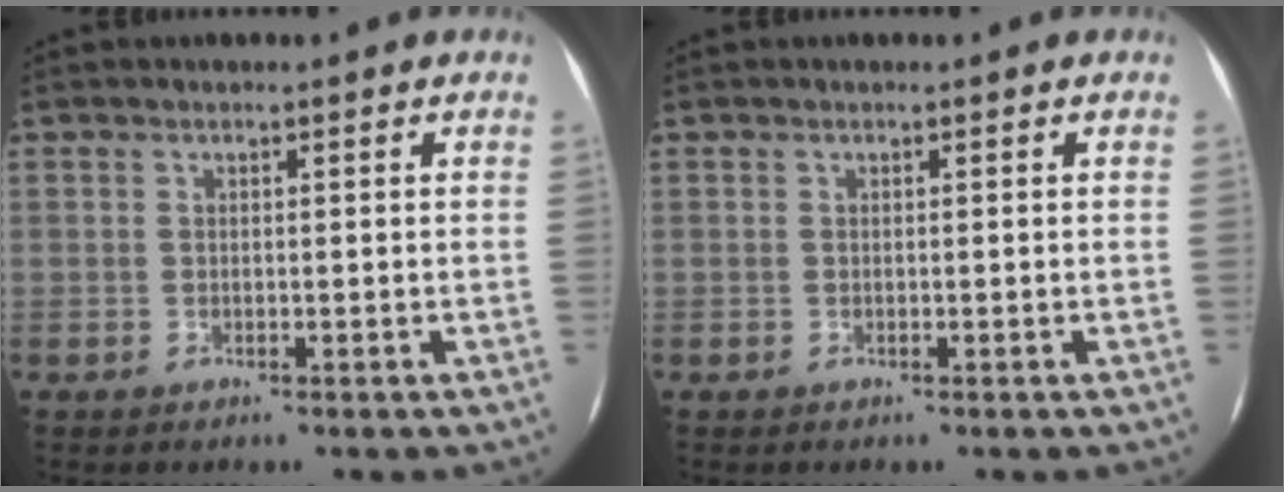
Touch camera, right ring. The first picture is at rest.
{"total": 0.0}